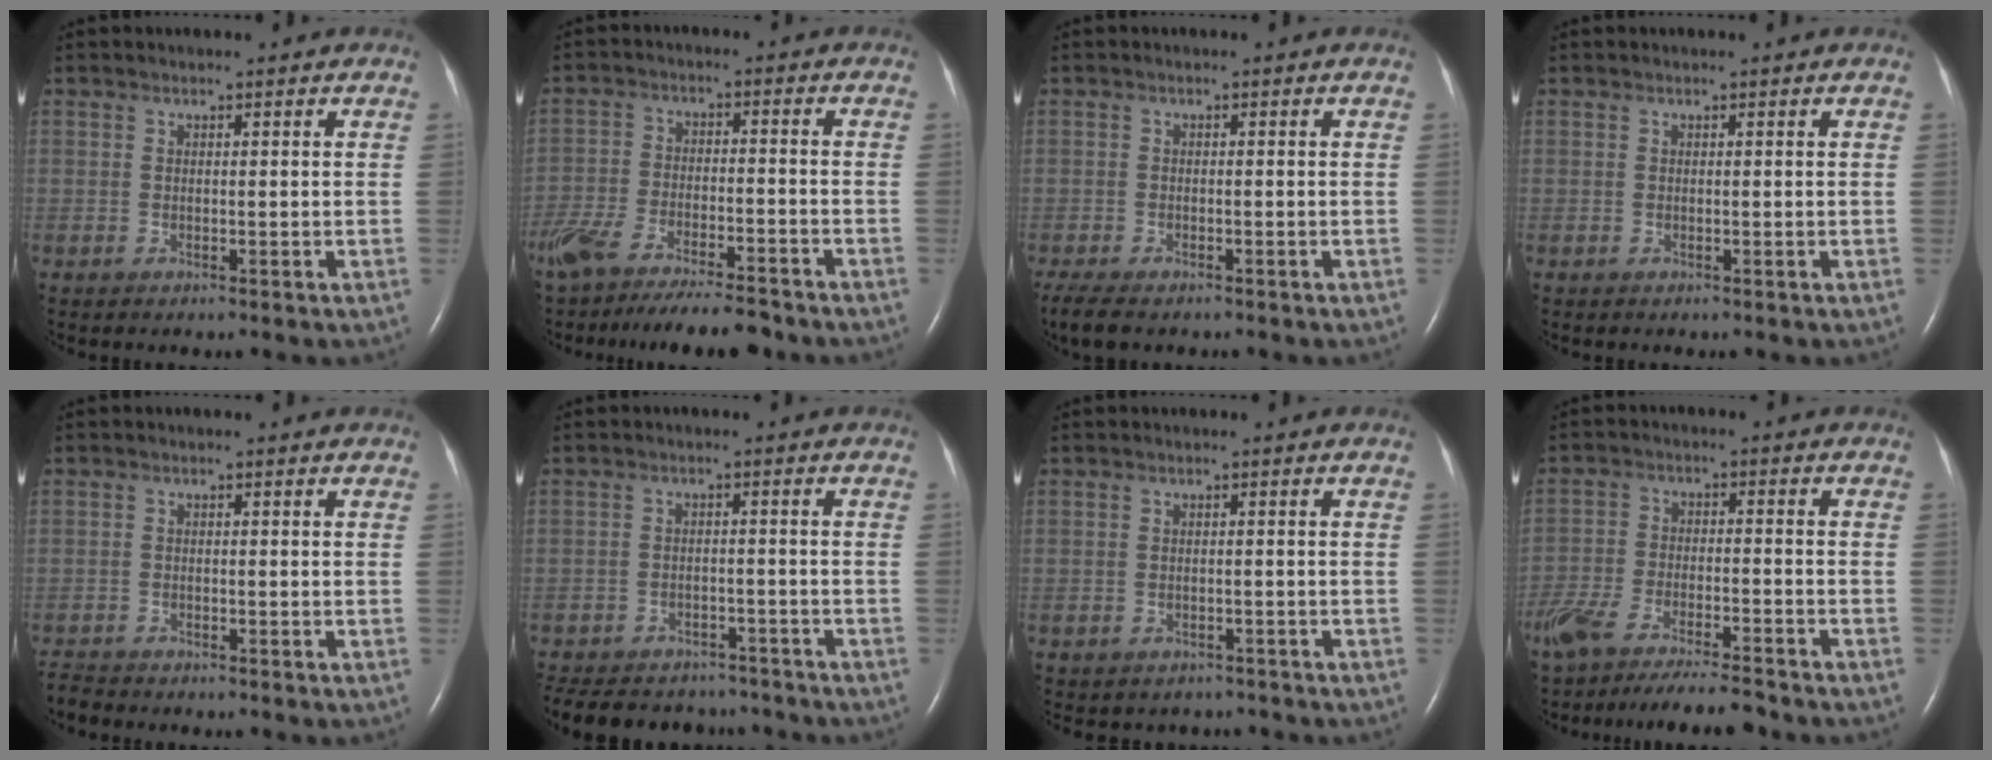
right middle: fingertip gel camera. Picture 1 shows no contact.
{"total": 16.5, "force": [-14.0, 3.2, 8.2], "torque": [-0.165, -0.022, -0.222]}
{"total": 5.7, "force": [-4.3, 2.0, 3.1], "torque": [-0.059, -0.016, -0.069]}
{"total": 0.0}
{"total": 2.2, "force": [-2.2, 0.2, -0.1], "torque": [-0.001, -0.012, -0.038]}
{"total": 15.5, "force": [-13.4, 6.2, 4.9], "torque": [-0.127, -0.001, -0.176]}
{"total": 3.0, "force": [-2.6, 1.6, 0.1], "torque": [-0.007, 0.009, -0.031]}
{"total": 14.6, "force": [-12.6, 2.1, 7.1], "torque": [-0.136, -0.020, -0.205]}